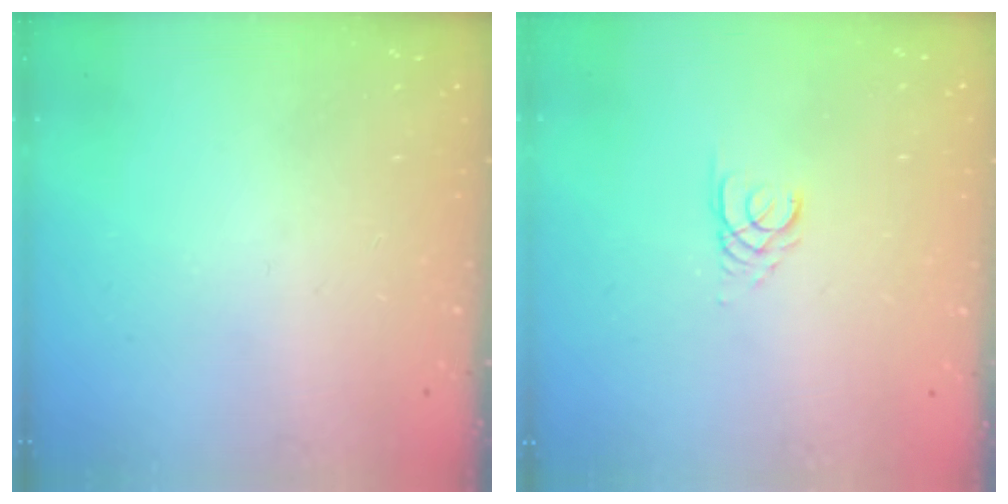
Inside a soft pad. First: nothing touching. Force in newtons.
{"total": 2.6, "press": 2.6, "slide": 0.3}